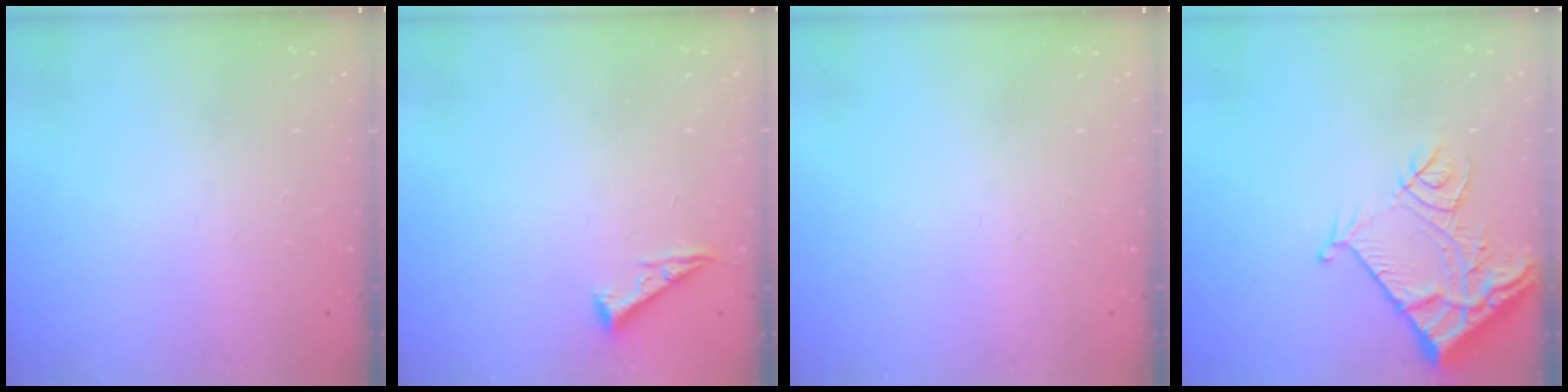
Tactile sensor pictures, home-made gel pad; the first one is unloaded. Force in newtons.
{"total": 4.3, "press": 4.3, "slide": 0.6}
{"total": 0.0}
{"total": 12.6, "press": 12.5, "slide": 1.5}